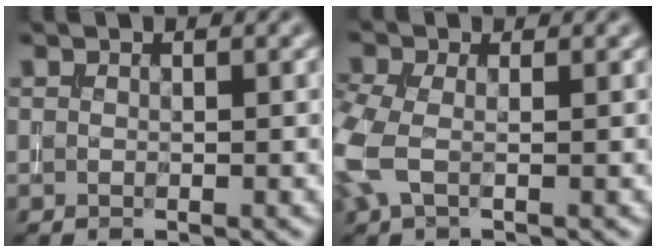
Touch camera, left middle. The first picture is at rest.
{"total": 3.9, "force": [-0.7, 2.3, 3.1], "torque": [-0.096, 0.002, -0.024]}